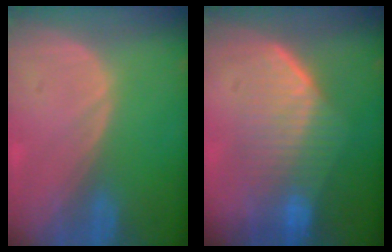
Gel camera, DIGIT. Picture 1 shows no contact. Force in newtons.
{"total": 7.3, "press": 7.3, "slide": 0.9}